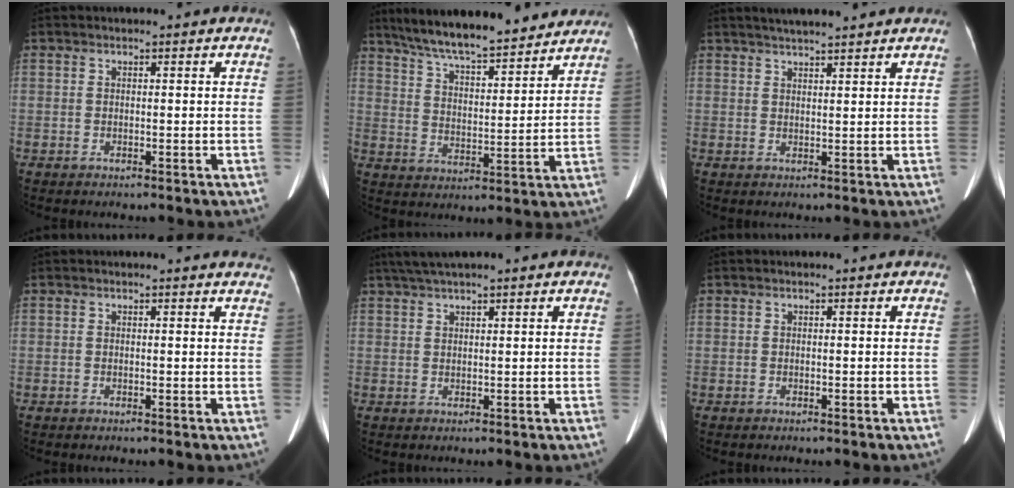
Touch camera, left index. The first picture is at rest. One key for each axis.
{"total": 16.7, "fx": 14.6, "fy": 2.5, "fz": 7.7, "tx": -0.130, "ty": 0.020, "tz": 0.228}
{"total": 6.9, "fx": 6.1, "fy": 0.3, "fz": 3.3, "tx": -0.048, "ty": 0.026, "tz": 0.086}
{"total": 4.4, "fx": 4.2, "fy": 0.8, "fz": 0.8, "tx": 0.002, "ty": -0.011, "tz": 0.020}
{"total": 5.9, "fx": 4.6, "fy": 0.5, "fz": 3.7, "tx": -0.062, "ty": 0.038, "tz": 0.076}
{"total": 0.0}